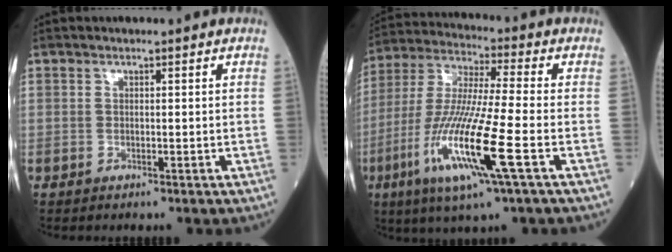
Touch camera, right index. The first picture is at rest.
{"total": 16.6, "force": [-5.9, 0.4, 15.5], "torque": [-0.321, -0.024, -0.113]}